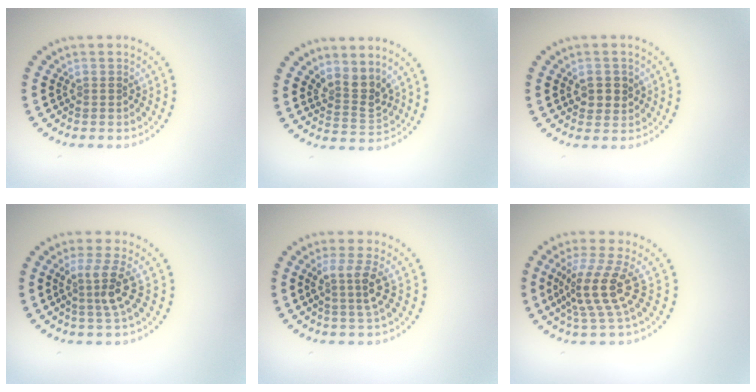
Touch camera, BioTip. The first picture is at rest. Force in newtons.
{"total": 2.6, "press": 2.0, "slide": 1.7}
{"total": 2.2, "press": 2.1, "slide": 0.5}
{"total": 2.9, "press": 2.2, "slide": 2.0}
{"total": 2.6, "press": 2.0, "slide": 1.8}
{"total": 4.3, "press": 3.1, "slide": 3.0}